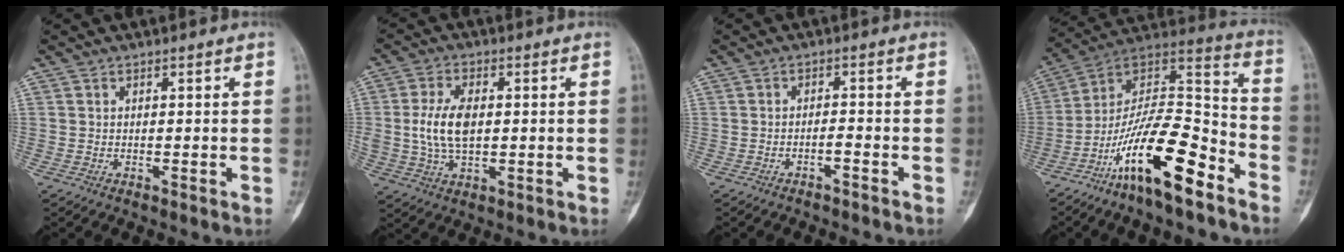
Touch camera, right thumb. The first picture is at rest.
{"total": 8.7, "force": [0.4, 4.9, 7.3], "torque": [-0.148, 0.002, 0.011]}
{"total": 1.8, "force": [-1.4, 0.2, 1.2], "torque": [-0.024, 0.022, -0.021]}
{"total": 20.3, "force": [-11.8, 6.1, 15.4], "torque": [-0.273, 0.092, -0.206]}